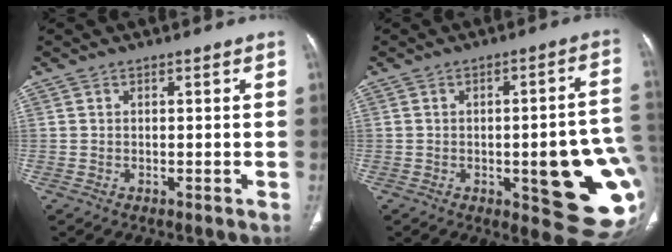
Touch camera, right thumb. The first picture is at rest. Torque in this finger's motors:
{"motor_torque": [2.64, 2.37, 1.29, -1.33, 0.36]}